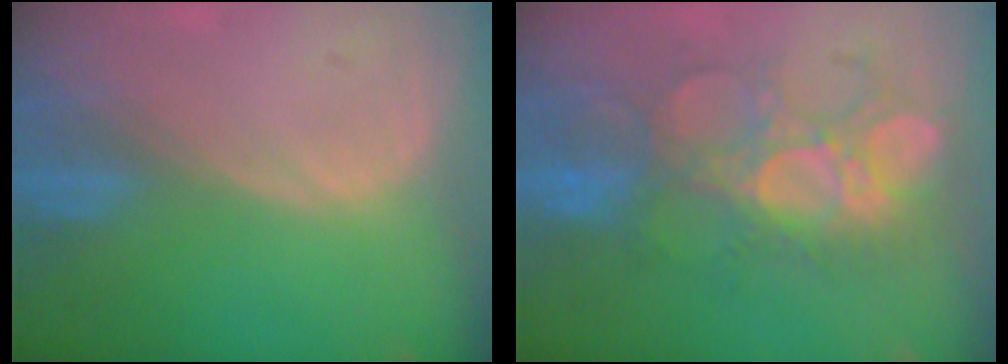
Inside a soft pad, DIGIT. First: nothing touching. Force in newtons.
{"total": 9.2, "press": 9.2, "slide": 0.5}